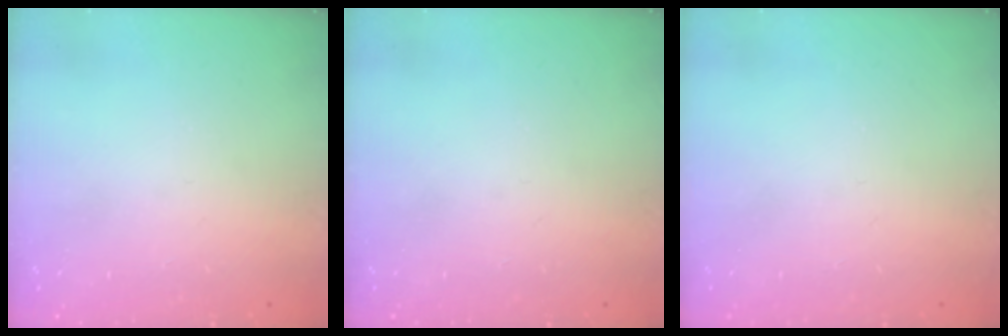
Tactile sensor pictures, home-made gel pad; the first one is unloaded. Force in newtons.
{"total": 0.0}
{"total": 0.0}